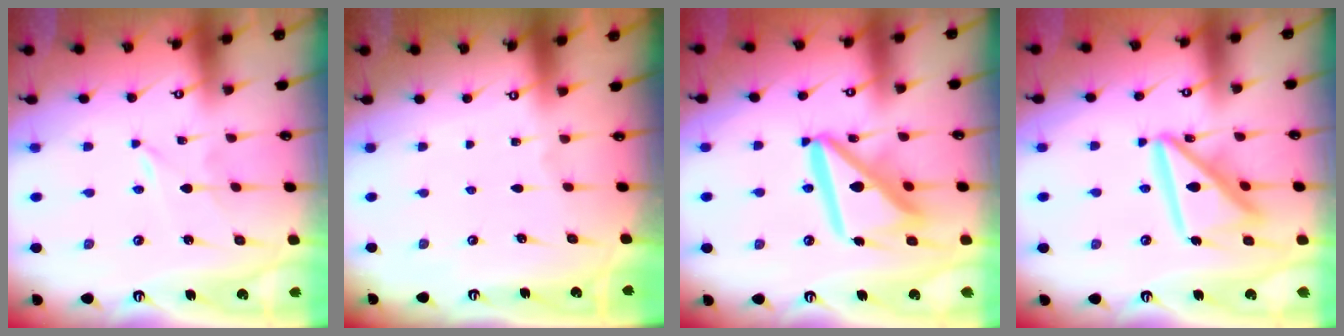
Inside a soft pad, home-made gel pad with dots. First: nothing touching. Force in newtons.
{"total": 0.0}
{"total": 16.4, "press": 16.3, "slide": 2.0}
{"total": 15.8, "press": 15.8, "slide": 1.6}